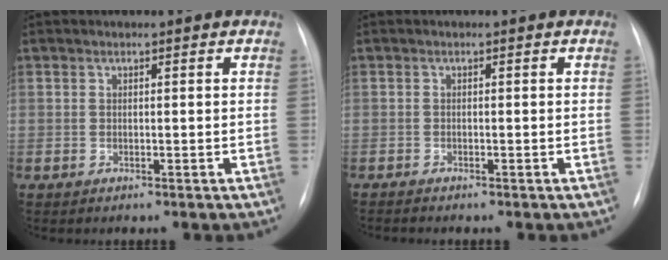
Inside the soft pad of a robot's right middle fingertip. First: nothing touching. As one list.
[{"total": 1.1, "force": [-1.0, 0.1, 0.5], "torque": [-0.012, -0.004, -0.013]}]